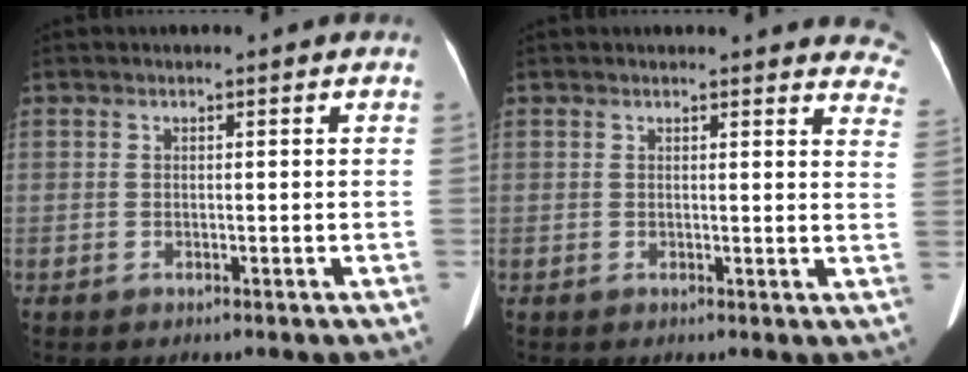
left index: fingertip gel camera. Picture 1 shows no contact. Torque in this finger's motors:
{"motor_torque": [0.19, -0.41, 0.03, 0.00]}